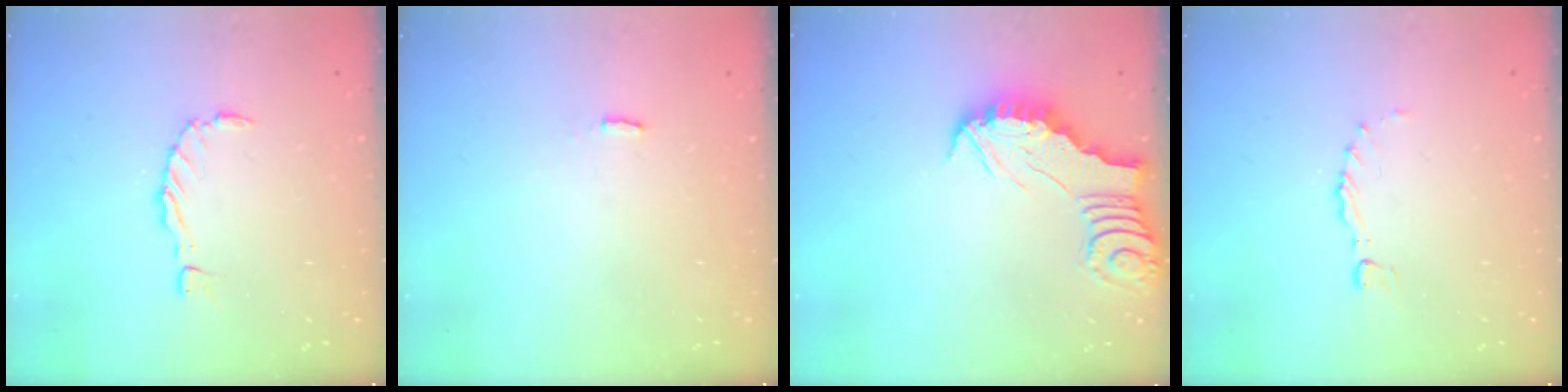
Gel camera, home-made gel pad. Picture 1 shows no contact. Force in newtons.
{"total": 2.3, "press": 2.3, "slide": 0.4}
{"total": 2.4, "press": 2.4, "slide": 0.2}
{"total": 0.0}